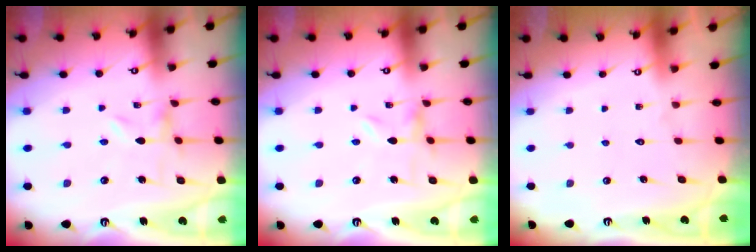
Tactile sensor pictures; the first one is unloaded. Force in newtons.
{"total": 0.0}
{"total": 1.5, "press": 1.5, "slide": 0.1}